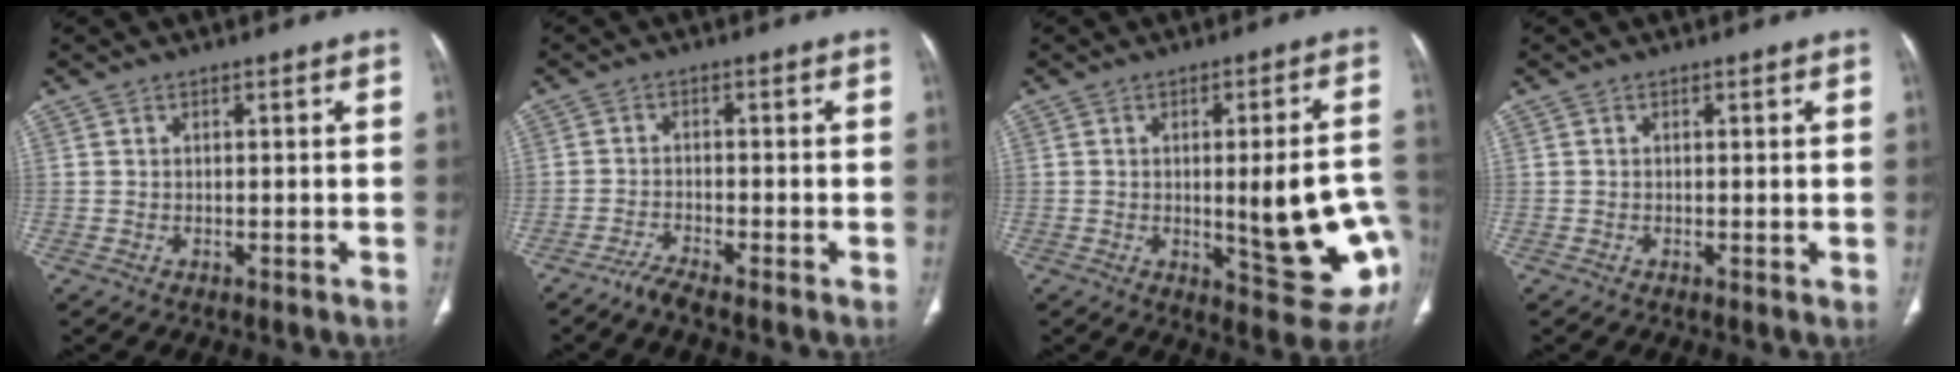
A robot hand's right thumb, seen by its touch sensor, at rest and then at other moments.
{"total": 2.5, "force": [-2.2, -0.2, 1.2], "torque": [-0.036, 0.002, -0.049]}
{"total": 16.7, "force": [-2.6, 4.5, 15.8], "torque": [-0.163, 0.003, -0.018]}
{"total": 0.5, "force": [0.0, 0.1, 0.5], "torque": [-0.013, -0.004, 0.000]}